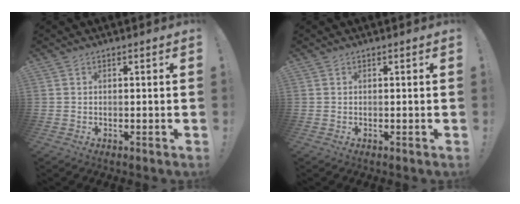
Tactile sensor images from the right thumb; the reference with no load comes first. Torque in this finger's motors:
{"motor_torque": [-0.02, 0.02, -0.01, -0.01, 0.00]}